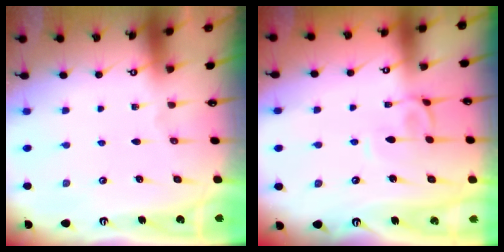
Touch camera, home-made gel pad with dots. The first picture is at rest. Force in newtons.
{"total": 2.7, "press": 2.7, "slide": 0.2}